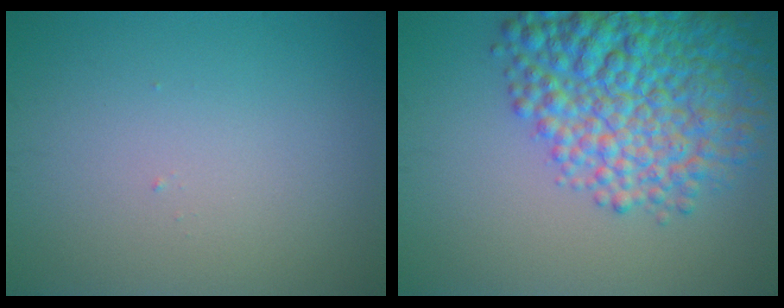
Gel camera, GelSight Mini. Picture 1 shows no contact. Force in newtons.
{"total": 10.2, "press": 10.2, "slide": 0.4}